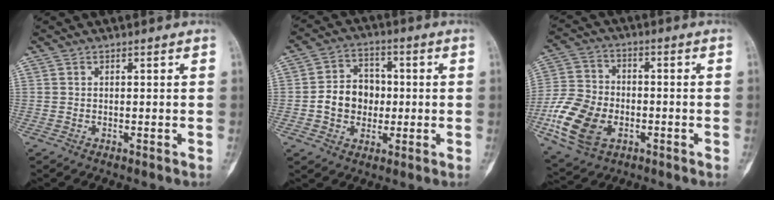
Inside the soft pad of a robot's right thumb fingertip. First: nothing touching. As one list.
[{"total": 9.5, "force": [-0.8, 7.8, 5.3], "torque": [-0.053, 0.022, -0.018]}, {"total": 14.5, "force": [-4.6, 9.9, 9.6], "torque": [-0.181, 0.012, -0.085]}]